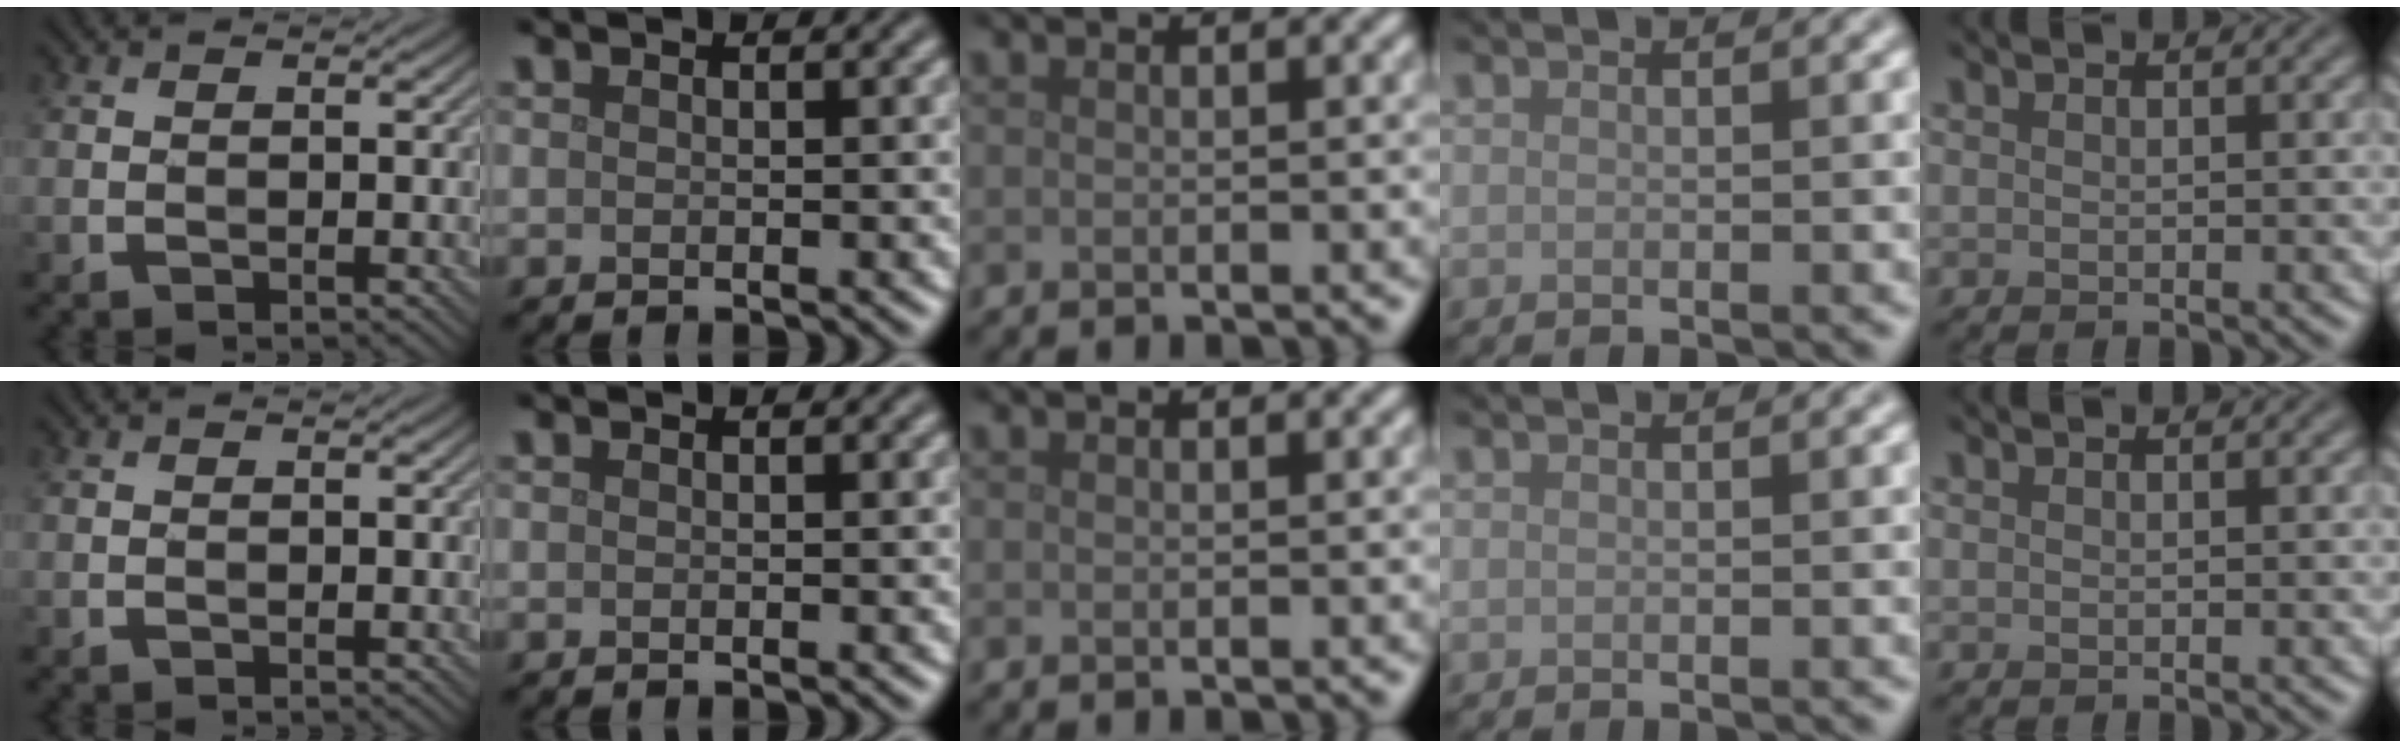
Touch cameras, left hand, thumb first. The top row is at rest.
{}